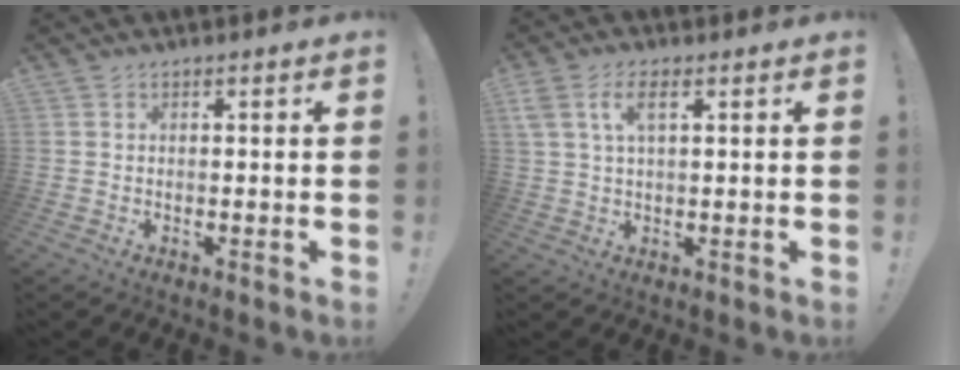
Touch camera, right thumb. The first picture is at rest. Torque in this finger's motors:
{"motor_torque": [-0.11, 0.94, 0.37, -0.31, 0.02]}